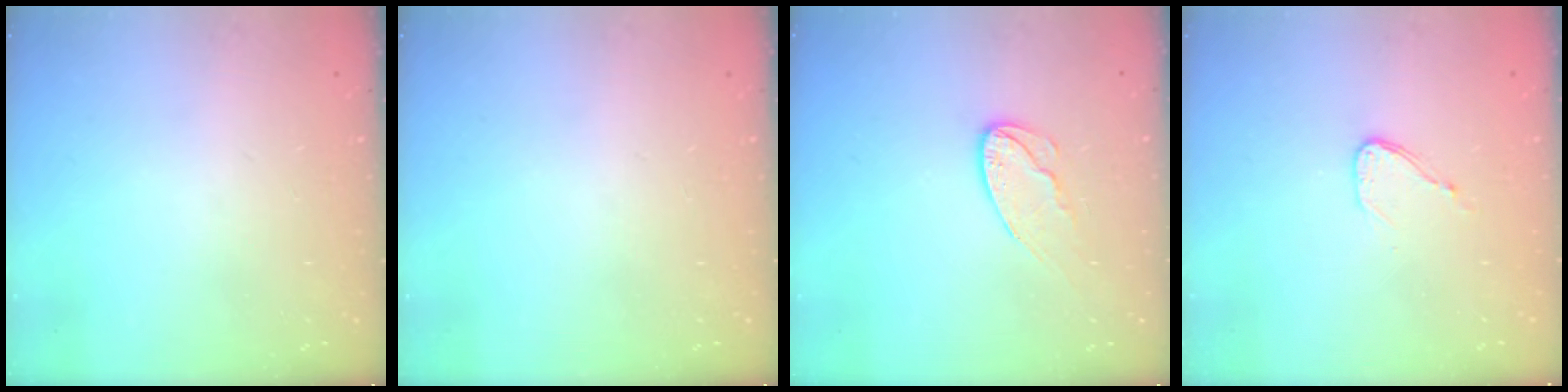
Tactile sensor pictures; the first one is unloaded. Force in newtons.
{"total": 0.0}
{"total": 9.2, "press": 9.2, "slide": 0.7}
{"total": 6.6, "press": 6.5, "slide": 0.7}